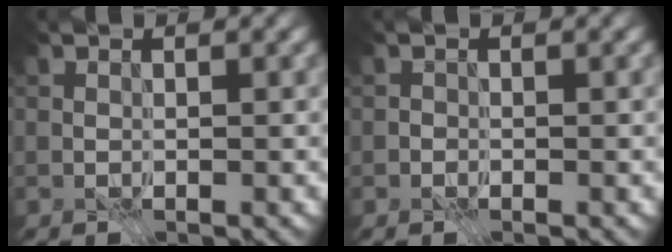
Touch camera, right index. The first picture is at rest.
{"total": 0.6, "force": [-0.5, 0.4, -0.1], "torque": [0.007, -0.002, -0.012]}